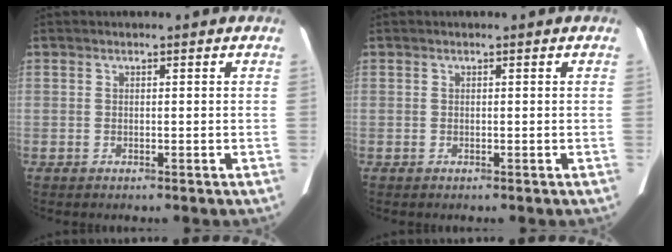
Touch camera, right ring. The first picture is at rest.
{"total": 0.0}